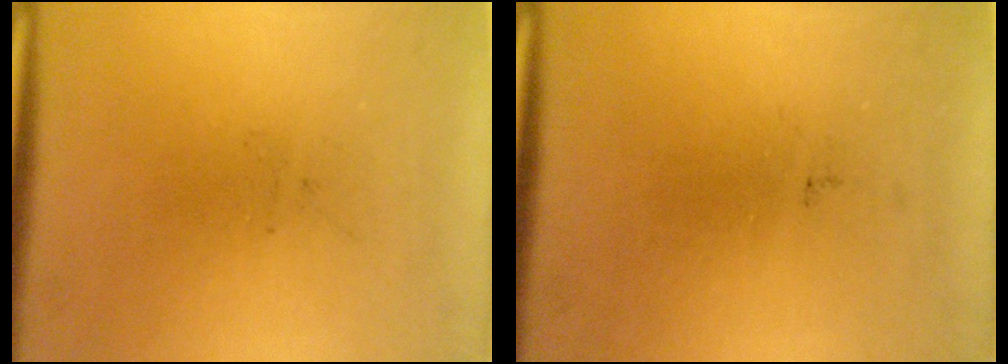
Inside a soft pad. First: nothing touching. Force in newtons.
{"total": 0.0}